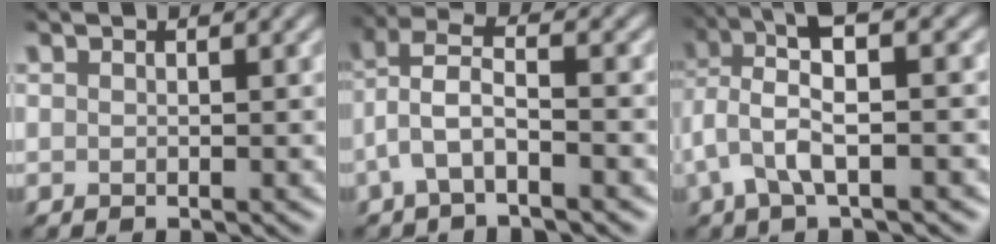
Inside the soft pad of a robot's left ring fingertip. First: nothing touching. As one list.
[{"total": 3.7, "force": [-1.2, 1.1, 3.3], "torque": [-0.077, 0.014, -0.033]}, {"total": 5.5, "force": [1.1, 1.7, 5.1], "torque": [-0.113, 0.005, 0.017]}]